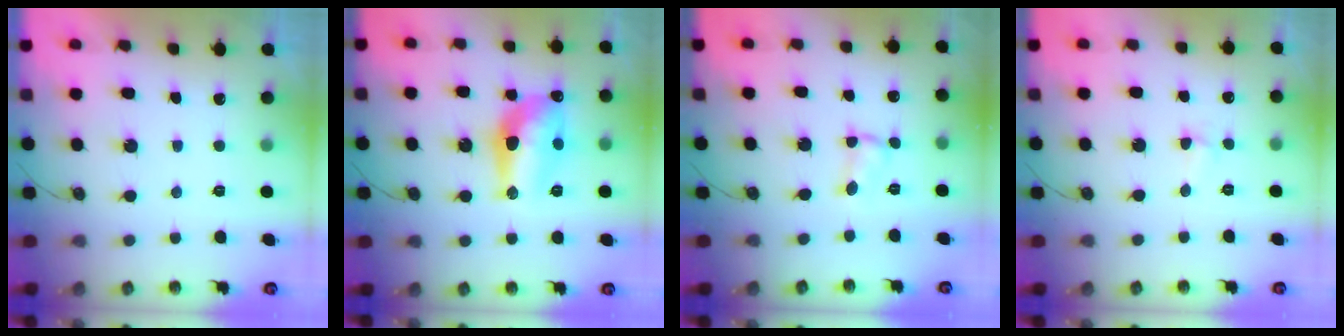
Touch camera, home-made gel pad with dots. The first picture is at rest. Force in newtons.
{"total": 13.6, "press": 13.6, "slide": 1.2}
{"total": 1.9, "press": 1.9, "slide": 0.3}
{"total": 2.6, "press": 2.5, "slide": 0.5}